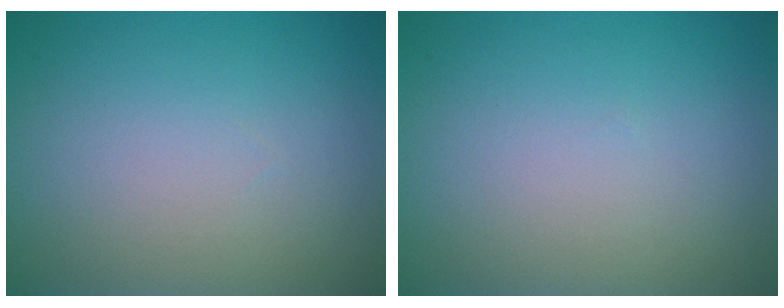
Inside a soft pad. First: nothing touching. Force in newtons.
{"total": 0.0}